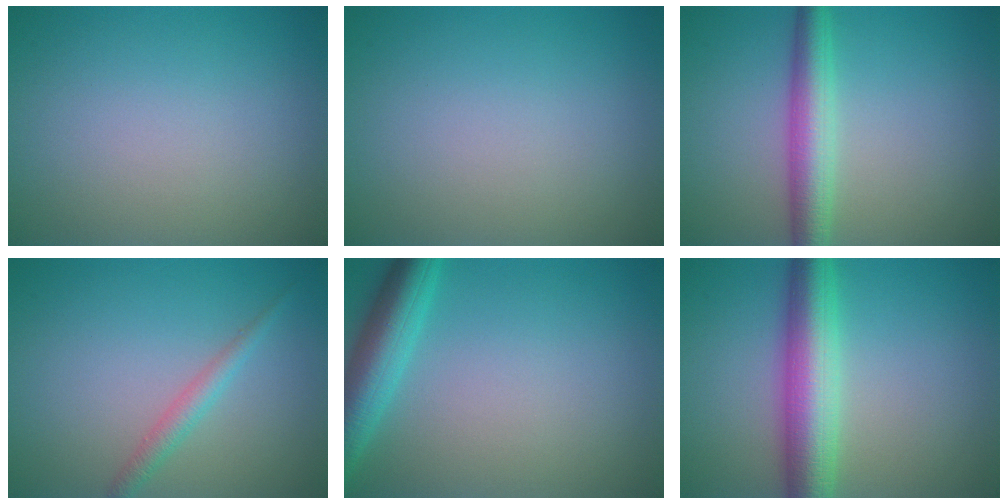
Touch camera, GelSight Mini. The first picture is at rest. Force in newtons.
{"total": 0.0}
{"total": 4.4, "press": 4.4, "slide": 0.0}
{"total": 1.7, "press": 1.7, "slide": 0.1}
{"total": 5.1, "press": 5.1, "slide": 0.3}
{"total": 7.0, "press": 7.0, "slide": 0.0}